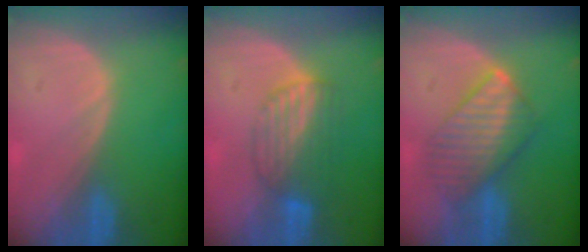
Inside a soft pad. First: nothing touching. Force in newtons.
{"total": 6.7, "press": 6.1, "slide": 2.8}
{"total": 7.4, "press": 7.4, "slide": 0.1}